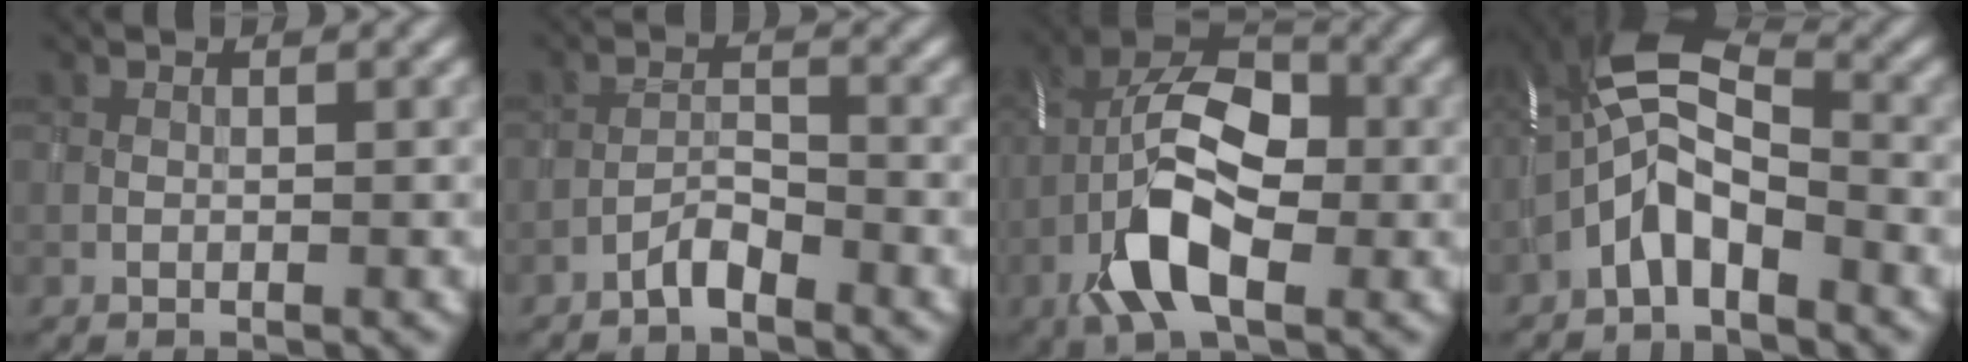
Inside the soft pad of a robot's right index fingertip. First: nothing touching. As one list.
[{"total": 2.0, "force": [-1.6, 0.5, 1.1], "torque": [-0.022, 0.008, -0.035]}, {"total": 9.9, "force": [-3.2, 5.0, 7.9], "torque": [-0.156, 0.007, -0.069]}, {"total": 5.4, "force": [-2.2, 2.1, 4.4], "torque": [-0.090, 0.016, -0.054]}]